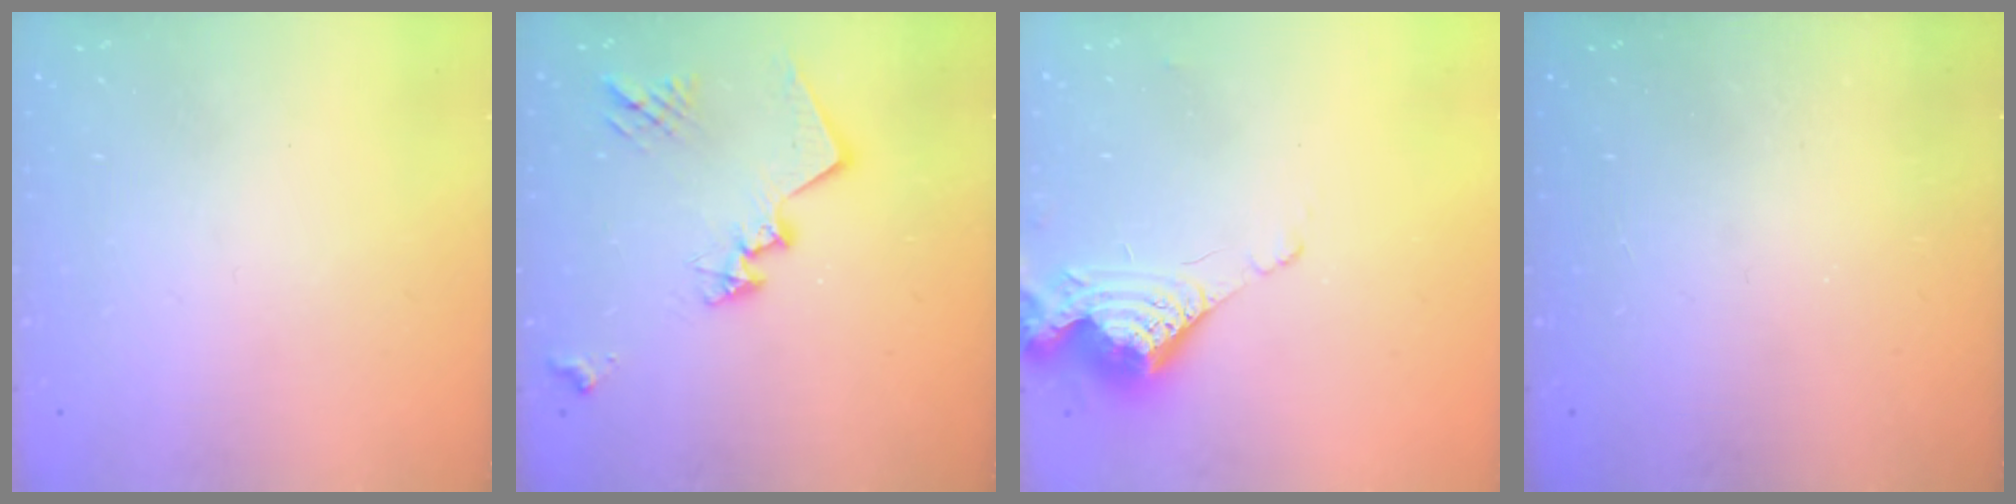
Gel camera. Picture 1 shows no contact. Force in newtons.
{"total": 15.2, "press": 15.2, "slide": 0.4}
{"total": 8.9, "press": 8.9, "slide": 0.3}
{"total": 4.7, "press": 4.7, "slide": 0.5}